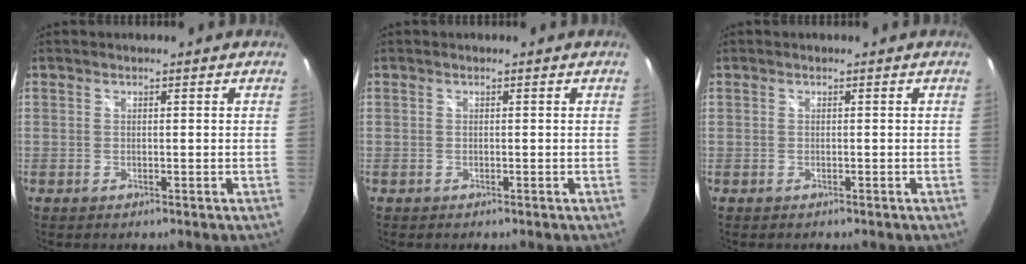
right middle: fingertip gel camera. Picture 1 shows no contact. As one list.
[{"total": 0.0}, {"total": 0.0}]